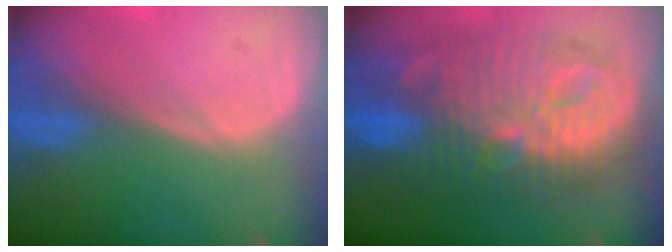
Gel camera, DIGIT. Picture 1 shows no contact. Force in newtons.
{"total": 13.8, "press": 13.7, "slide": 1.3}